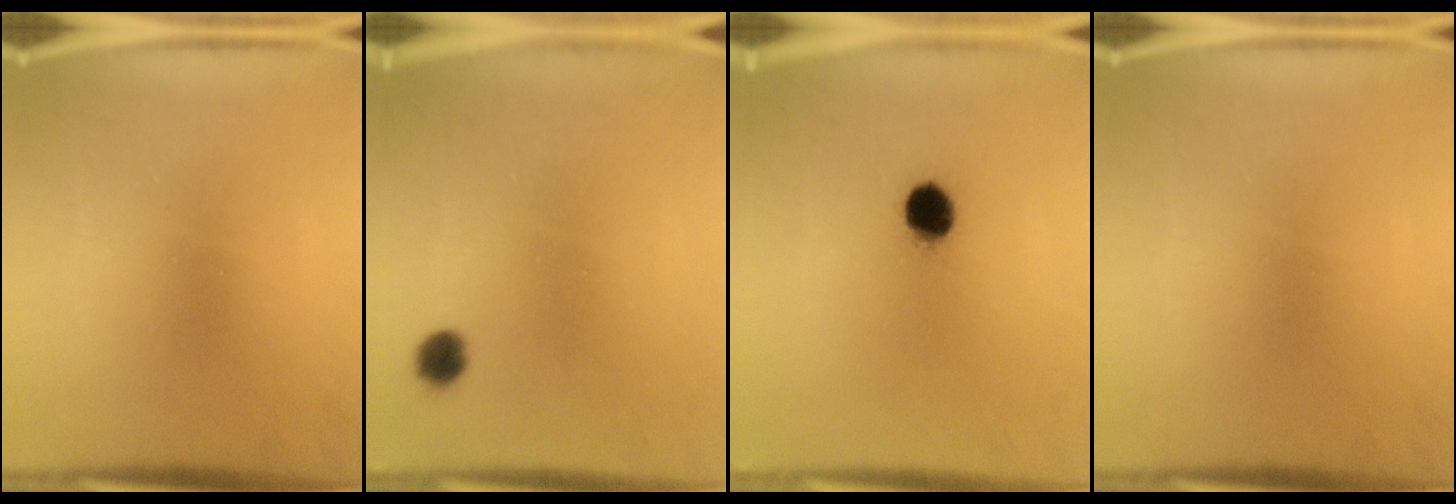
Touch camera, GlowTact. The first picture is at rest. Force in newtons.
{"total": 2.6}
{"total": 7.1}
{"total": 0.0}